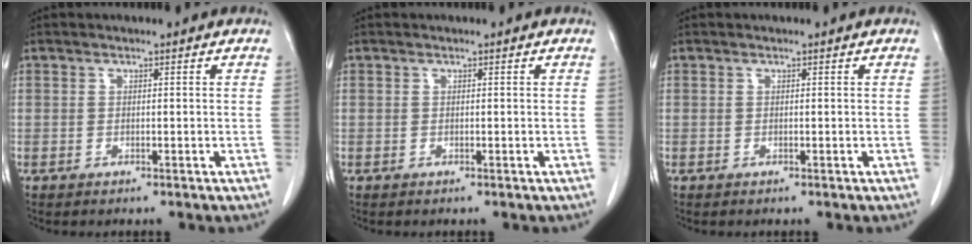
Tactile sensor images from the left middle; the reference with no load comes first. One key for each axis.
{"total": 0.0}
{"total": 0.0}